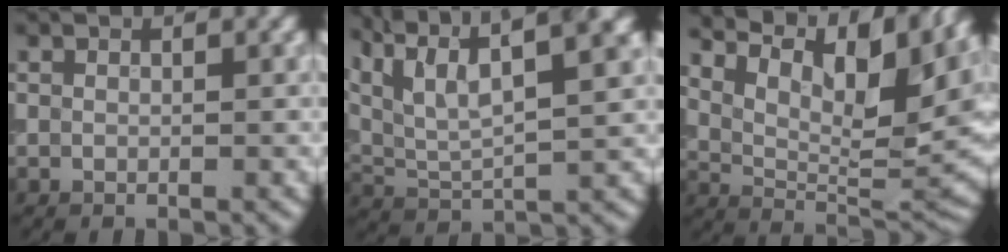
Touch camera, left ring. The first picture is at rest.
{"total": 11.8, "force": [6.9, 4.5, 8.5], "torque": [-0.167, 0.036, 0.095]}
{"total": 12.9, "force": [7.6, 4.8, 9.3], "torque": [-0.141, 0.022, 0.130]}